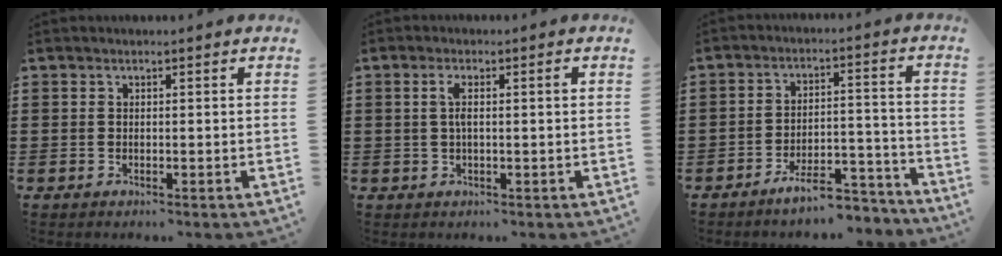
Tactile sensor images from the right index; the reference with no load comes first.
{"total": 2.7, "force": [0.2, 0.3, 2.7], "torque": [-0.051, 0.000, 0.000]}
{"total": 7.1, "force": [-6.3, 1.5, 2.9], "torque": [-0.047, 0.014, -0.118]}